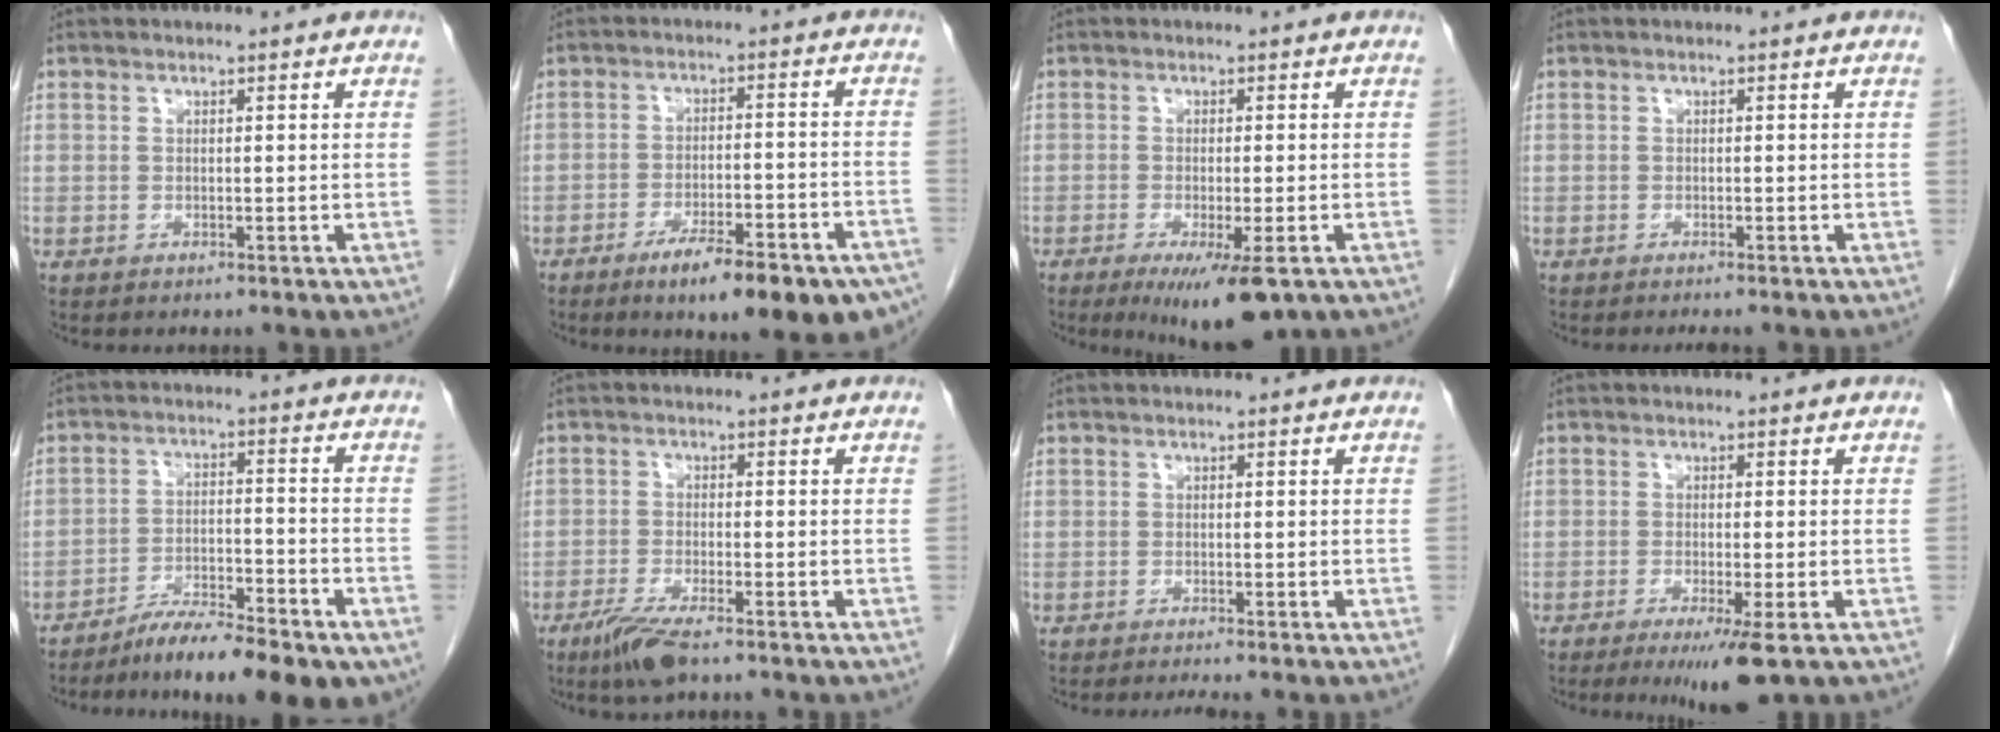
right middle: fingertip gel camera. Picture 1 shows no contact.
{"total": 15.6, "force": [-11.1, 3.6, 10.3], "torque": [-0.082, 0.015, -0.158]}
{"total": 8.3, "force": [-4.8, 1.5, 6.5], "torque": [-0.096, -0.022, -0.072]}
{"total": 2.1, "force": [-1.8, 0.0, 1.0], "torque": [-0.015, -0.004, -0.023]}
{"total": 12.2, "force": [-9.1, 2.2, 7.8], "torque": [-0.112, -0.002, -0.145]}
{"total": 5.5, "force": [-3.8, 0.6, 3.9], "torque": [-0.082, -0.014, -0.070]}
{"total": 1.8, "force": [-1.6, -0.4, 0.8], "torque": [-0.013, -0.003, -0.024]}
{"total": 6.0, "force": [-3.4, 0.2, 5.0], "torque": [-0.076, -0.020, -0.053]}